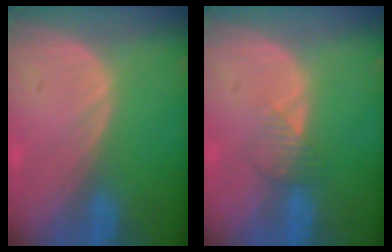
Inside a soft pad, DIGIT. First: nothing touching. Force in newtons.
{"total": 2.4, "press": 2.4, "slide": 0.1}